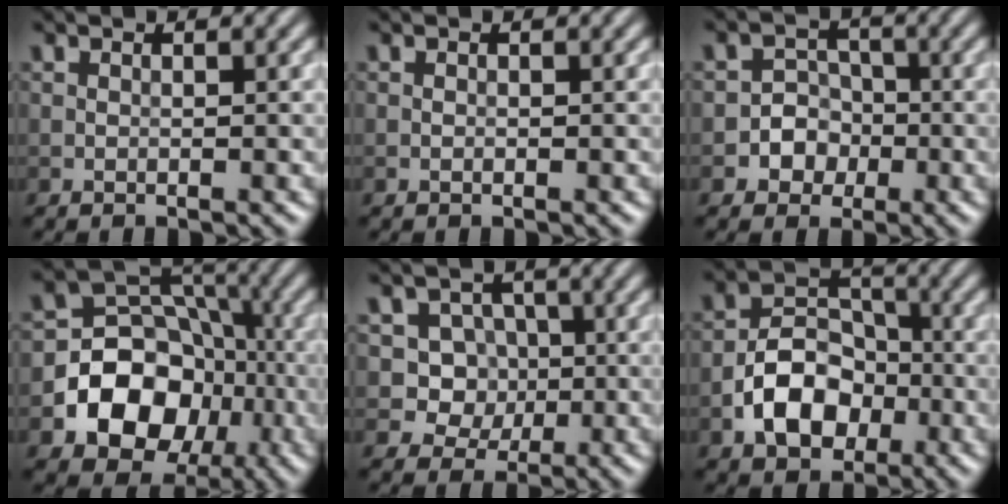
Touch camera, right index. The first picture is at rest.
{"total": 0.0}
{"total": 3.1, "force": [-1.1, 2.8, 0.7], "torque": [0.017, 0.009, -0.037]}
{"total": 9.6, "force": [-2.8, 7.8, 4.8], "torque": [-0.054, 0.003, -0.073]}
{"total": 4.8, "force": [0.3, 4.4, 1.9], "torque": [-0.010, 0.007, -0.003]}
{"total": 5.9, "force": [-2.3, 4.1, 3.6], "torque": [-0.052, 0.003, -0.044]}